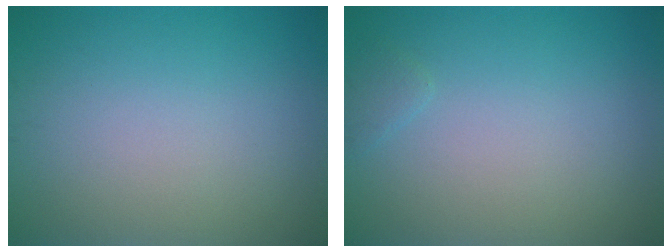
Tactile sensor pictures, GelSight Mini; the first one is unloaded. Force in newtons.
{"total": 0.6, "press": 0.6, "slide": 0.1}